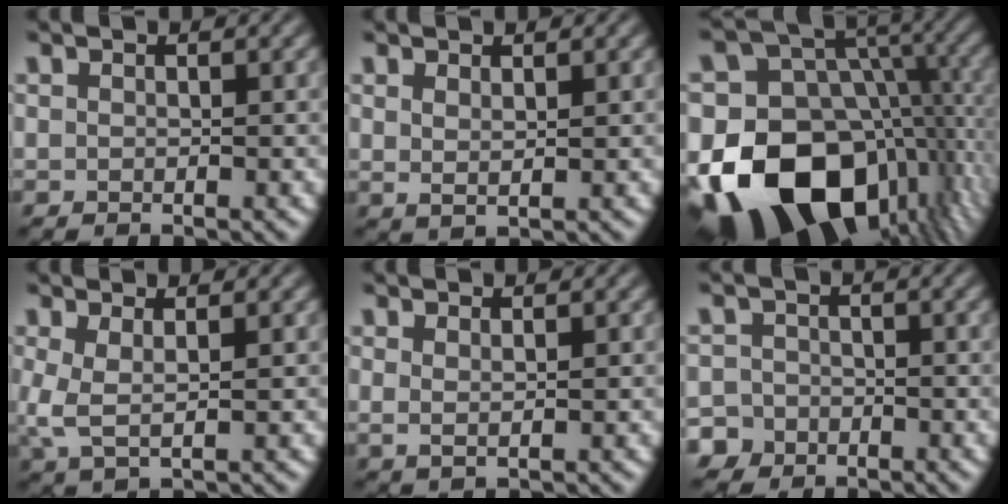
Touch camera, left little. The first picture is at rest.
{"total": 1.1, "force": [0.7, 0.2, 0.7], "torque": [-0.017, -0.002, 0.016]}
{"total": 18.4, "force": [-6.6, 12.5, 11.8], "torque": [-0.217, -0.004, -0.122]}
{"total": 2.3, "force": [0.4, 0.8, 2.2], "torque": [-0.055, 0.001, 0.005]}
{"total": 0.8, "force": [0.6, 0.0, 0.6], "torque": [-0.015, -0.001, 0.012]}
{"total": 3.9, "force": [-2.3, 3.1, 0.2], "torque": [0.026, 0.003, -0.058]}